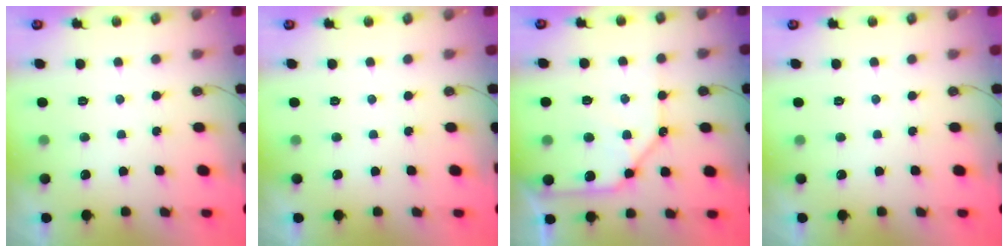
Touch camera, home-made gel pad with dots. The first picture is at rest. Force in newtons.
{"total": 0.0}
{"total": 13.7, "press": 13.5, "slide": 1.7}
{"total": 0.0}